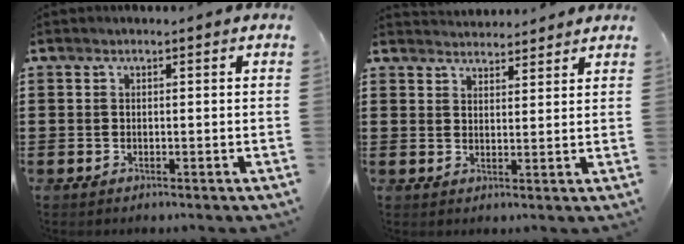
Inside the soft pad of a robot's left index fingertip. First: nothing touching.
{"total": 3.0, "force": [3.0, 0.2, -0.3], "torque": [-0.001, -0.008, 0.057]}